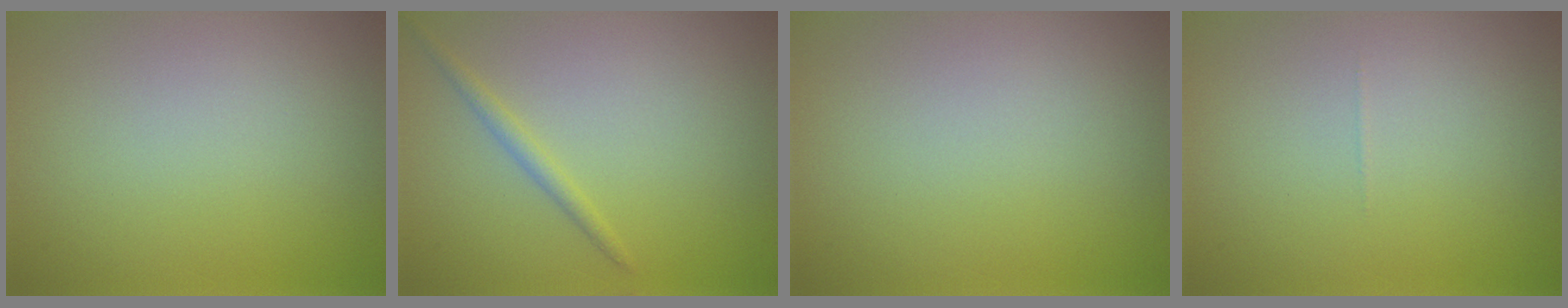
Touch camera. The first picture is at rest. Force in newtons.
{"total": 1.3, "press": 1.3, "slide": 0.0}
{"total": 0.0}
{"total": 0.0}